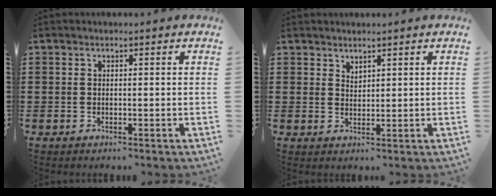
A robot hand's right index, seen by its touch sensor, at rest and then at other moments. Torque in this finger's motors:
{"motor_torque": [-0.24, -0.14, -0.01, -0.01]}